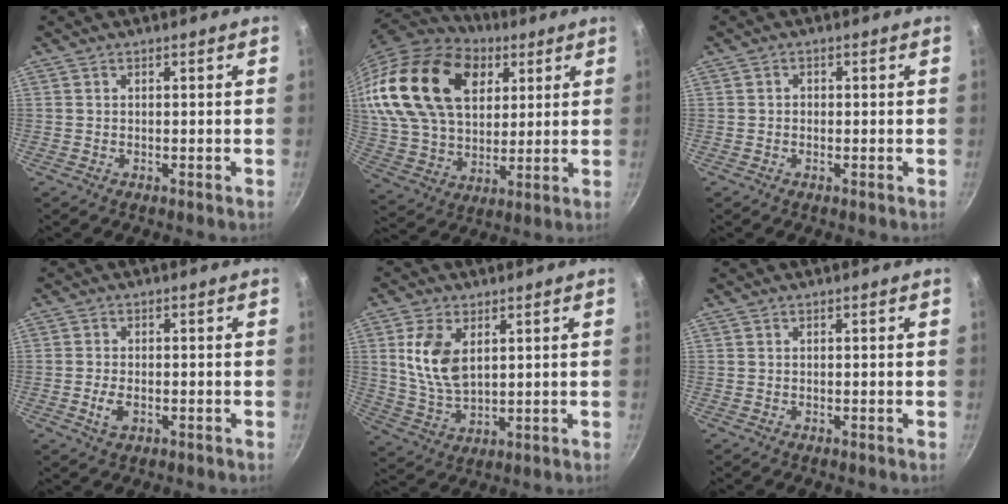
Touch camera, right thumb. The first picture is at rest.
{"total": 28.7, "force": [11.4, 18.5, 18.6], "torque": [-0.341, -0.005, 0.211]}
{"total": 0.9, "force": [-0.2, 0.9, 0.4], "torque": [-0.005, 0.005, -0.004]}
{"total": 3.6, "force": [-1.1, 2.1, 2.8], "torque": [-0.053, 0.006, -0.020]}
{"total": 10.1, "force": [3.0, 5.9, 7.7], "torque": [-0.149, -0.021, 0.065]}
{"total": 0.0}